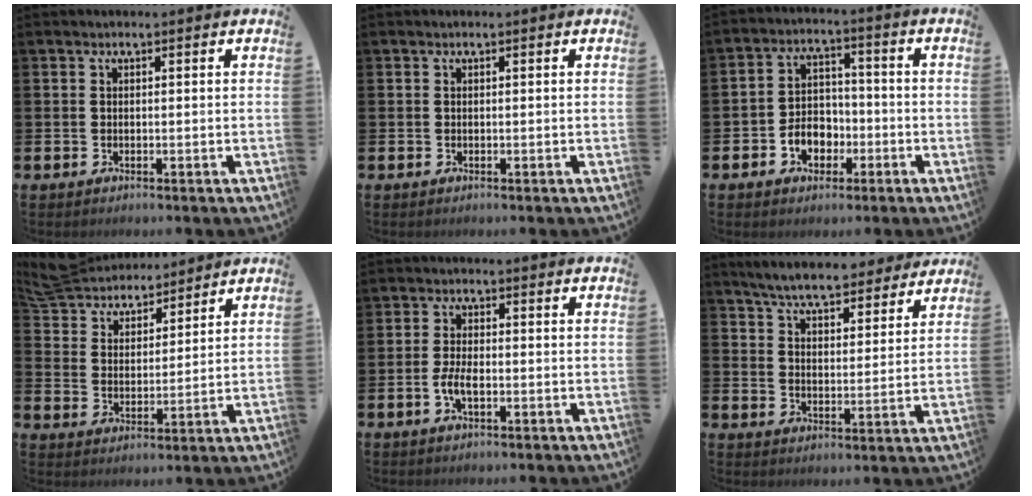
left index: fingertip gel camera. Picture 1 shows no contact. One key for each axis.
{"total": 0.0}
{"total": 4.5, "fx": -1.8, "fy": 3.7, "fz": 1.8, "tx": -0.033, "ty": 0.004, "tz": -0.041}
{"total": 7.0, "fx": 6.8, "fy": 1.7, "fz": 0.2, "tx": -0.047, "ty": -0.043, "tz": 0.123}
{"total": 3.1, "fx": -1.0, "fy": 1.3, "fz": 2.6, "tx": -0.055, "ty": 0.001, "tz": -0.020}
{"total": 6.9, "fx": 6.5, "fy": 1.3, "fz": 1.6, "tx": -0.057, "ty": -0.035, "tz": 0.115}